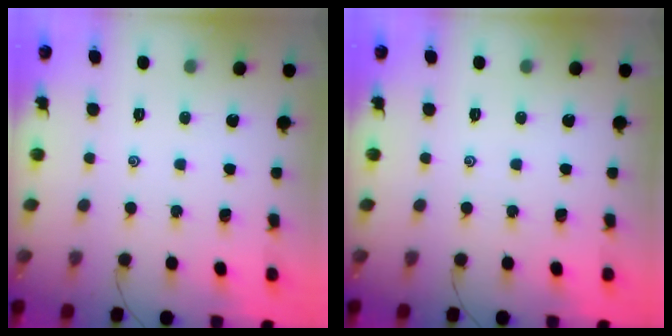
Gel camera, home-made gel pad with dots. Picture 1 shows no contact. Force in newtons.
{"total": 0.0}